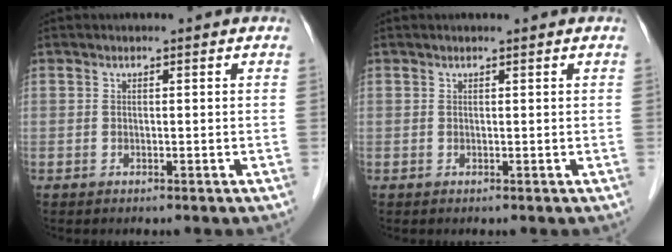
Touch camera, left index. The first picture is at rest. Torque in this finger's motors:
{"motor_torque": [0.03, 0.04, 0.04, 0.00]}